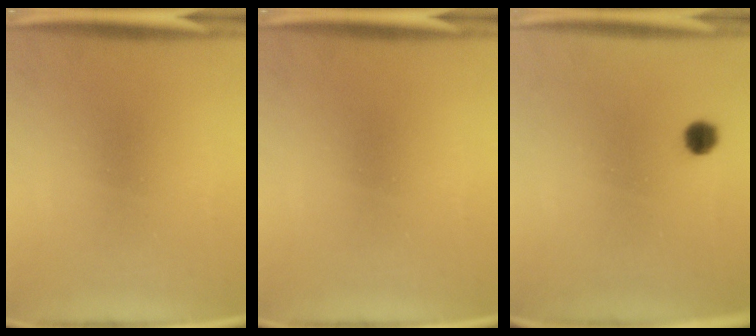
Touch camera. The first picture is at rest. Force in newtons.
{"total": 0.0}
{"total": 2.6}